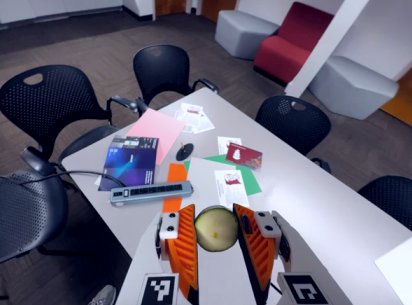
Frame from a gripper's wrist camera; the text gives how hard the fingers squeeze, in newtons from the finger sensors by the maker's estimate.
{"total": 12.3, "left": 12.6, "right": 12.1}